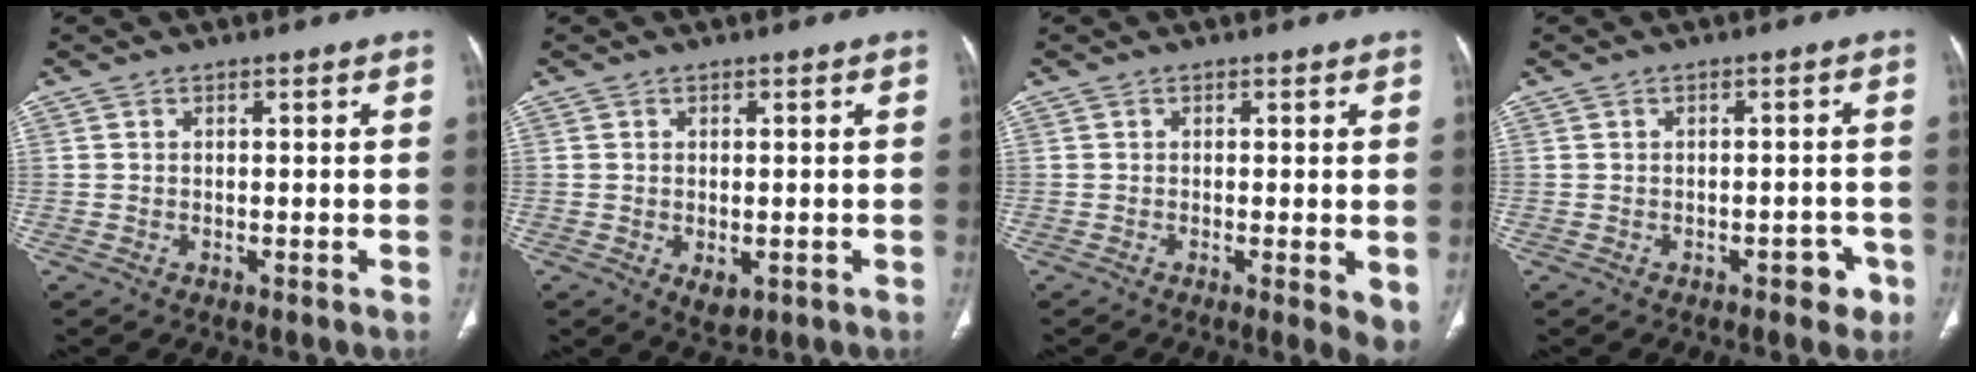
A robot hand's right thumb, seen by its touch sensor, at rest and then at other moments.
{"total": 3.1, "force": [-0.8, 1.8, 2.3], "torque": [-0.031, -0.004, -0.003]}
{"total": 4.5, "force": [-0.7, 1.1, 4.4], "torque": [-0.059, -0.013, -0.013]}
{"total": 3.5, "force": [-1.9, 2.0, 2.2], "torque": [-0.011, 0.015, -0.021]}